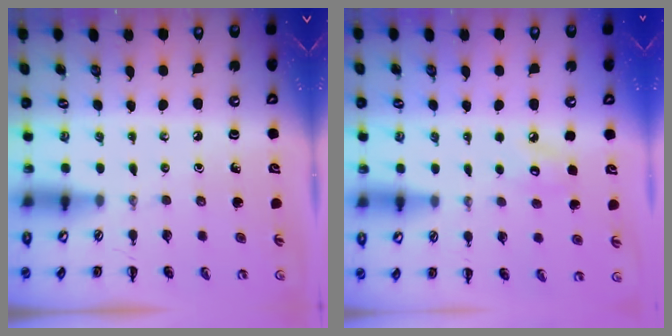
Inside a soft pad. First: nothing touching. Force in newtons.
{"total": 5.1, "press": 4.9, "slide": 1.3}